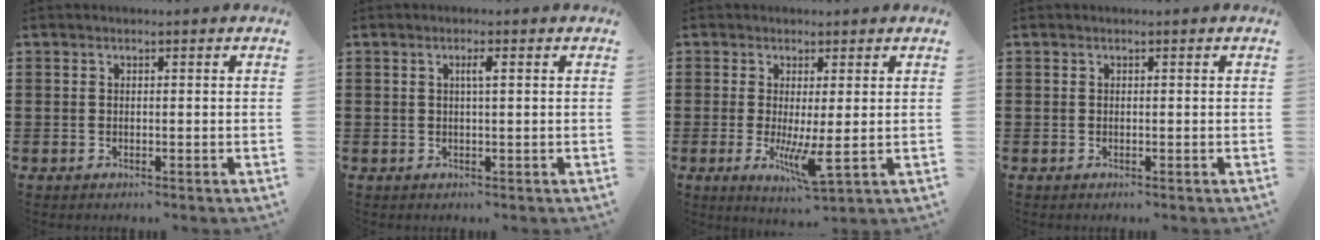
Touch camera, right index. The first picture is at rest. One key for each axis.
{"total": 1.6, "fx": 0.4, "fy": 0.0, "fz": 1.6, "tx": -0.030, "ty": 0.000, "tz": 0.005}
{"total": 5.6, "fx": -0.4, "fy": 0.9, "fz": 5.5, "tx": -0.104, "ty": -0.022, "tz": -0.008}
{"total": 0.0}